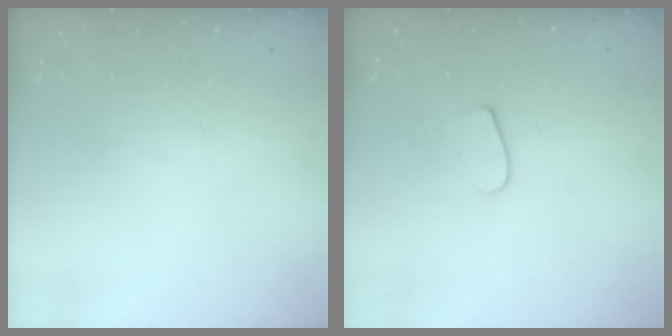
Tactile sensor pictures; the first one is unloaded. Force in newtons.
{"total": 6.7, "press": 6.7, "slide": 0.6}